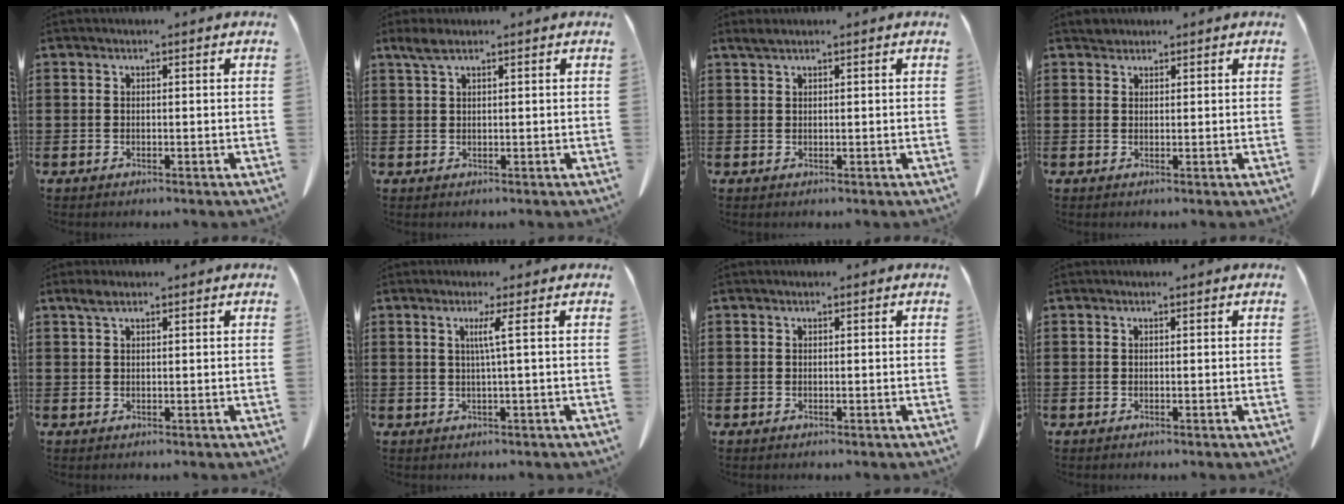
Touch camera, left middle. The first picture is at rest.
{"total": 2.2, "force": [1.4, 0.5, 1.7], "torque": [-0.036, 0.003, 0.026]}
{"total": 1.2, "force": [0.9, 0.1, 0.8], "torque": [-0.017, 0.001, 0.017]}
{"total": 1.2, "force": [1.1, 0.5, 0.0], "torque": [-0.003, 0.002, 0.022]}
{"total": 1.7, "force": [1.0, 0.5, 1.2], "torque": [-0.027, 0.004, 0.018]}
{"total": 2.7, "force": [0.6, -0.9, 2.5], "torque": [-0.049, -0.007, 0.005]}
{"total": 0.0}
{"total": 0.0}